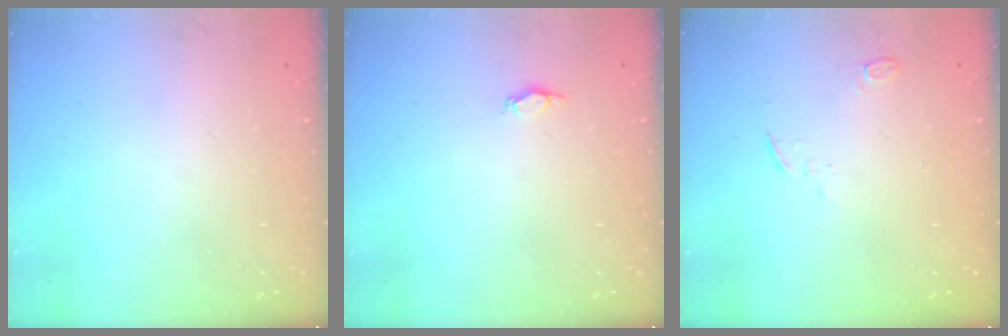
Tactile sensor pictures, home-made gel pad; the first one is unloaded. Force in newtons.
{"total": 4.0, "press": 3.7, "slide": 1.6}
{"total": 3.7, "press": 3.6, "slide": 0.8}